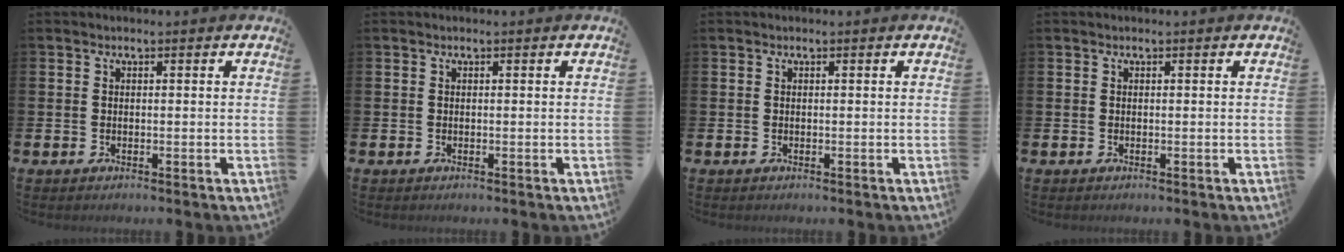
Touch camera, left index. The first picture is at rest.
{"total": 0.0}
{"total": 0.0}
{"total": 0.0}